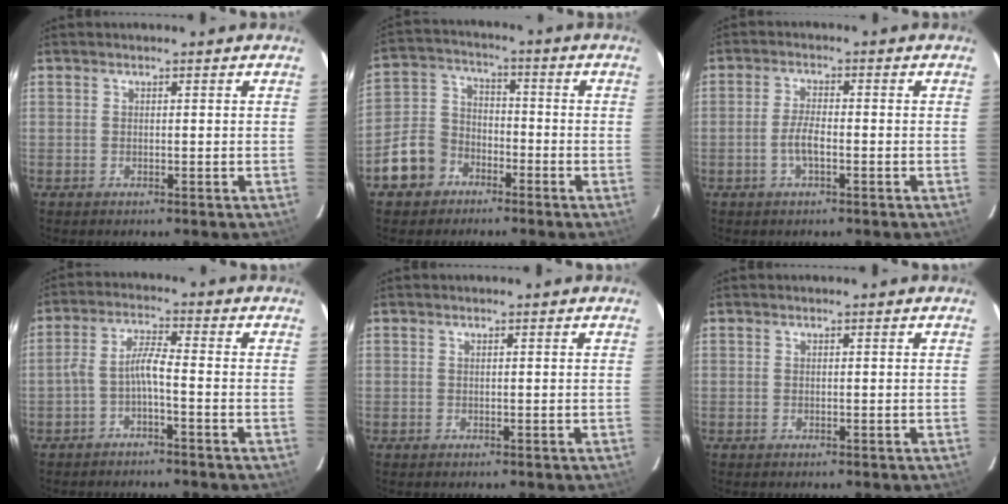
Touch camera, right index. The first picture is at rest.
{"total": 10.0, "force": [-5.7, 7.6, 3.1], "torque": [-0.090, 0.032, -0.093]}
{"total": 3.7, "force": [-1.4, 1.0, 3.3], "torque": [-0.072, 0.002, -0.027]}
{"total": 4.1, "force": [-2.3, 0.3, 3.4], "torque": [-0.085, 0.013, -0.042]}
{"total": 0.0}
{"total": 0.0}